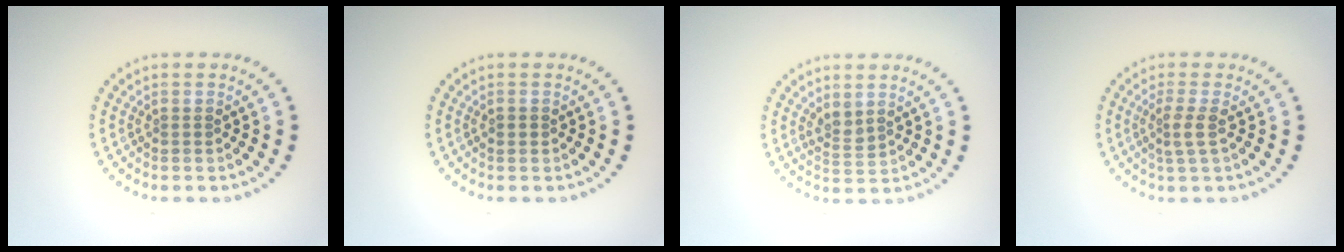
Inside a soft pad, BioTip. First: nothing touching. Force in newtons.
{"total": 1.0, "press": 1.0, "slide": 0.0}
{"total": 1.5, "press": 1.3, "slide": 0.7}
{"total": 1.9, "press": 1.4, "slide": 1.3}